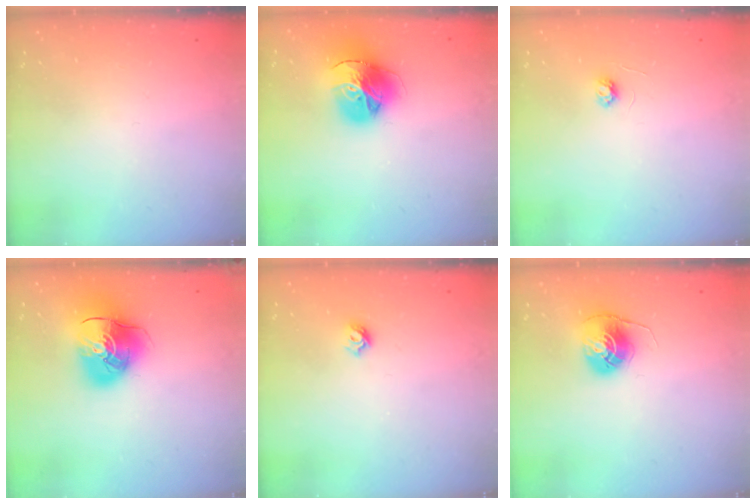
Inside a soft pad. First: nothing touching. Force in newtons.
{"total": 18.4, "press": 18.3, "slide": 2.2}
{"total": 3.1, "press": 3.1, "slide": 0.4}
{"total": 11.7, "press": 11.5, "slide": 1.8}
{"total": 5.5, "press": 5.5, "slide": 0.7}
{"total": 6.8, "press": 6.8, "slide": 0.3}